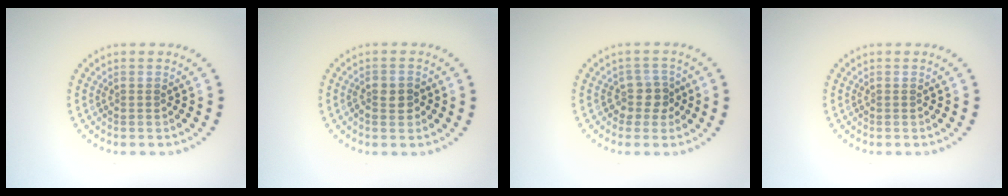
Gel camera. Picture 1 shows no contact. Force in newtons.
{"total": 2.0, "press": 1.9, "slide": 0.6}
{"total": 2.3, "press": 1.8, "slide": 1.4}
{"total": 0.0}